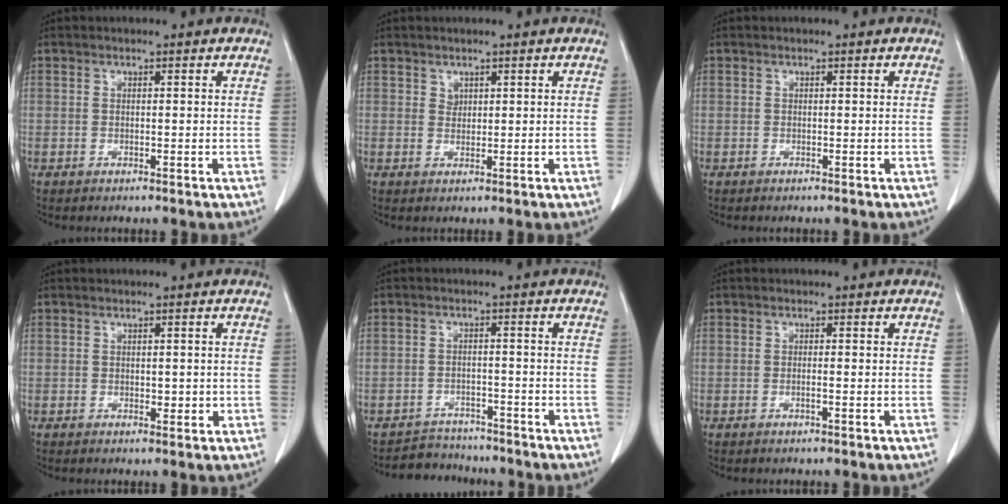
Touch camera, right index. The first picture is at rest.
{"total": 0.9, "force": [0.6, 0.7, 0.0], "torque": [0.006, -0.003, 0.009]}
{"total": 0.0}
{"total": 1.3, "force": [-0.2, 0.8, 1.0], "torque": [-0.009, 0.000, -0.001]}
{"total": 4.3, "force": [-3.9, 1.5, -1.0], "torque": [0.015, 0.007, -0.062]}
{"total": 0.6, "force": [-0.4, -0.1, 0.5], "torque": [-0.008, 0.002, -0.007]}